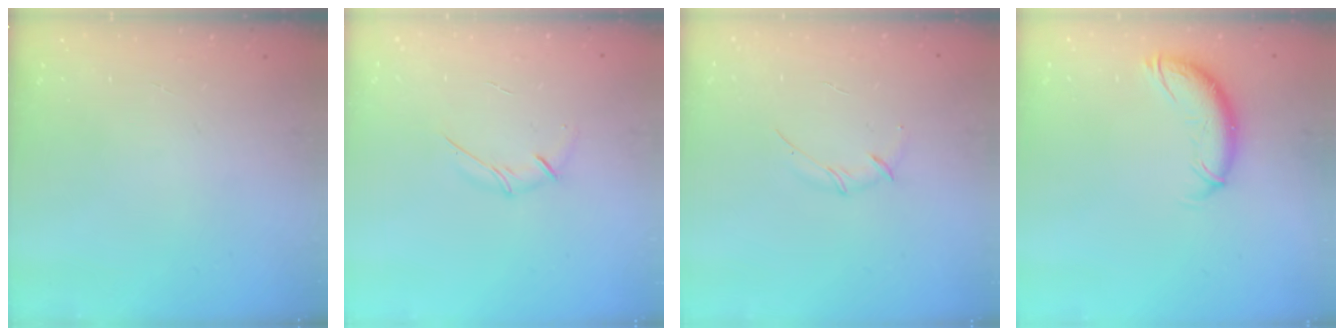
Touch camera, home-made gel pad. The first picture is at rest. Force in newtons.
{"total": 5.4, "press": 5.3, "slide": 1.0}
{"total": 3.0, "press": 2.9, "slide": 0.8}
{"total": 10.7, "press": 10.6, "slide": 1.5}